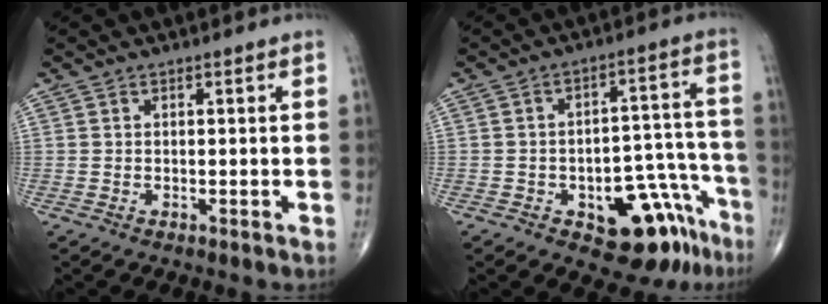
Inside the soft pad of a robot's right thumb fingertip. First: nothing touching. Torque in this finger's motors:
{"motor_torque": [3.29, 1.25, 0.56, -0.87, 0.02]}